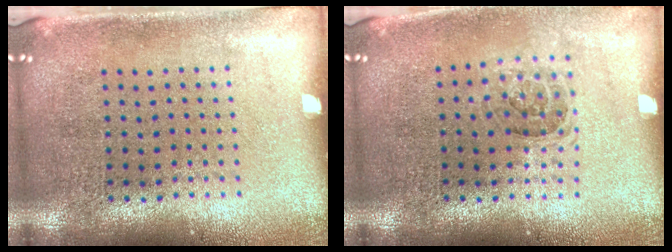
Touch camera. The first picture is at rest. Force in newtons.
{"total": 1.3, "press": 1.0, "slide": 0.7}